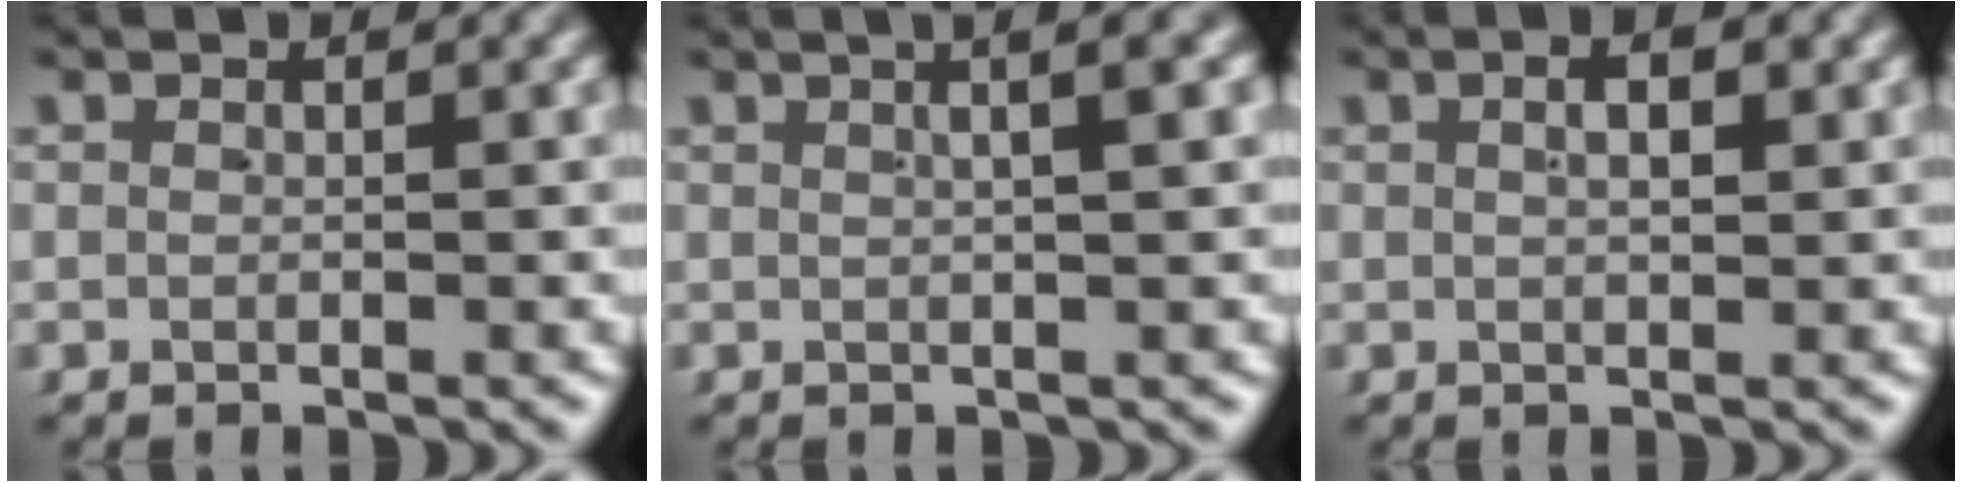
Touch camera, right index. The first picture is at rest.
{"total": 3.3, "force": [1.4, 0.3, 3.0], "torque": [-0.028, 0.020, 0.019]}
{"total": 1.9, "force": [0.6, 0.5, 1.8], "torque": [-0.013, 0.006, 0.008]}